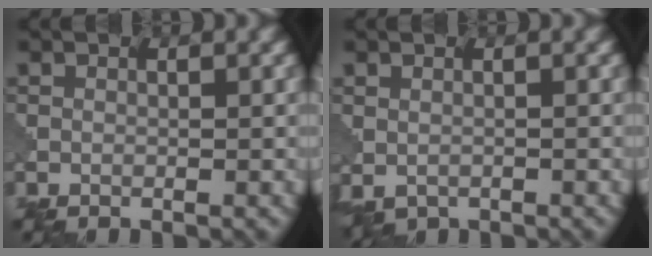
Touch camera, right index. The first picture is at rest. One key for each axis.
{"total": 1.6, "fx": -0.9, "fy": 0.9, "fz": 1.0, "tx": -0.020, "ty": -0.007, "tz": -0.013}